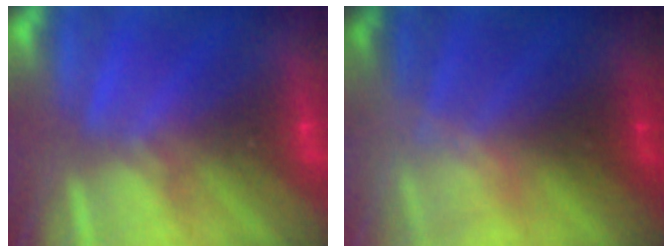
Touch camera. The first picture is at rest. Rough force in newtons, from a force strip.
{"total": 2.3}